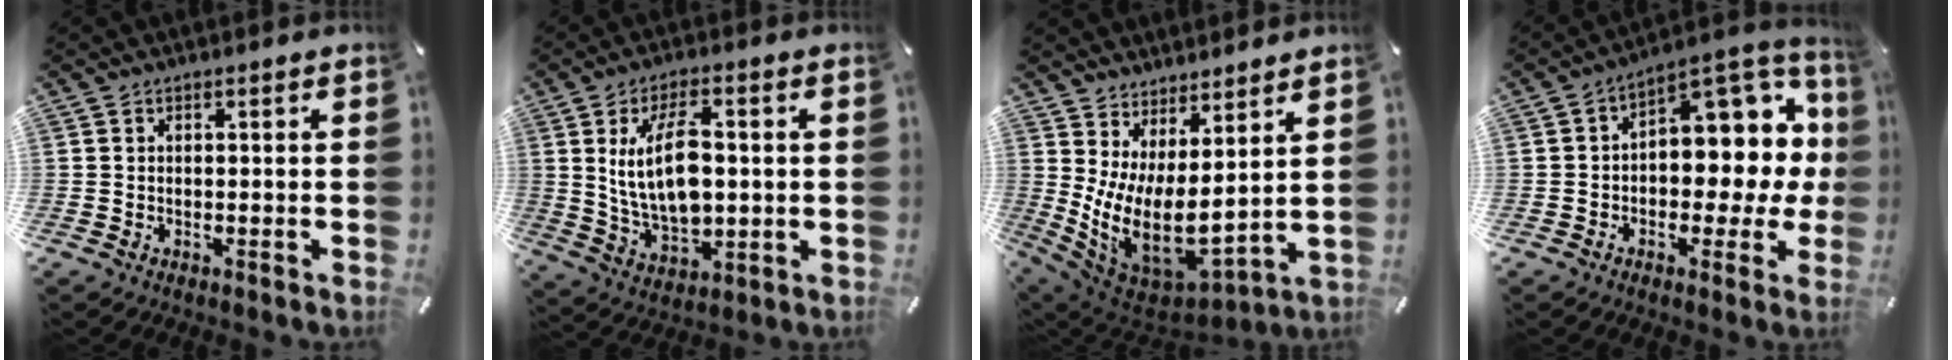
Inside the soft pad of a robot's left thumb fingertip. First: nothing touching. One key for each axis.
{"total": 13.5, "fx": 1.9, "fy": 7.2, "fz": 11.3, "tx": -0.233, "ty": -0.005, "tz": 0.029}
{"total": 11.4, "fx": 0.5, "fy": 5.6, "fz": 9.9, "tx": -0.198, "ty": -0.053, "tz": 0.019}
{"total": 10.6, "fx": 2.7, "fy": 7.2, "fz": 7.4, "tx": -0.079, "ty": -0.040, "tz": 0.048}